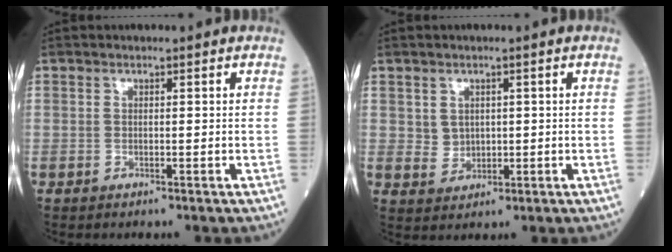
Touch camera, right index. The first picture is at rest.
{"total": 3.1, "force": [0.7, 2.7, 1.3], "torque": [-0.022, 0.004, 0.020]}